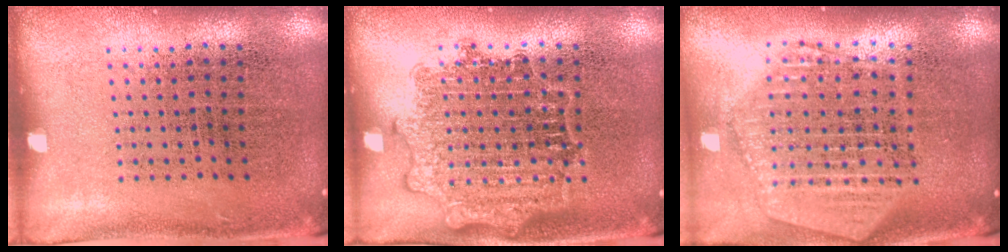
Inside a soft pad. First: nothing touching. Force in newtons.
{"total": 1.5, "press": 1.5, "slide": 0.2}
{"total": 2.3, "press": 2.0, "slide": 1.1}